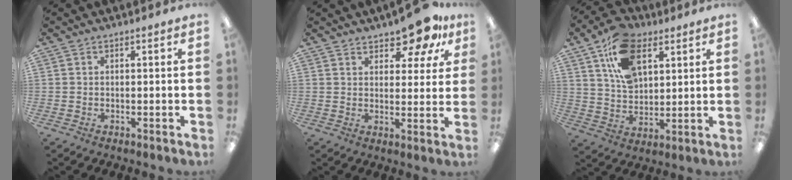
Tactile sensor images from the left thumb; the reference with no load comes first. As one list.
[{"total": 9.8, "force": [8.0, 3.8, 4.4], "torque": [-0.045, -0.056, 0.140]}, {"total": 15.1, "force": [7.3, 9.2, 9.4], "torque": [-0.164, -0.004, 0.138]}]